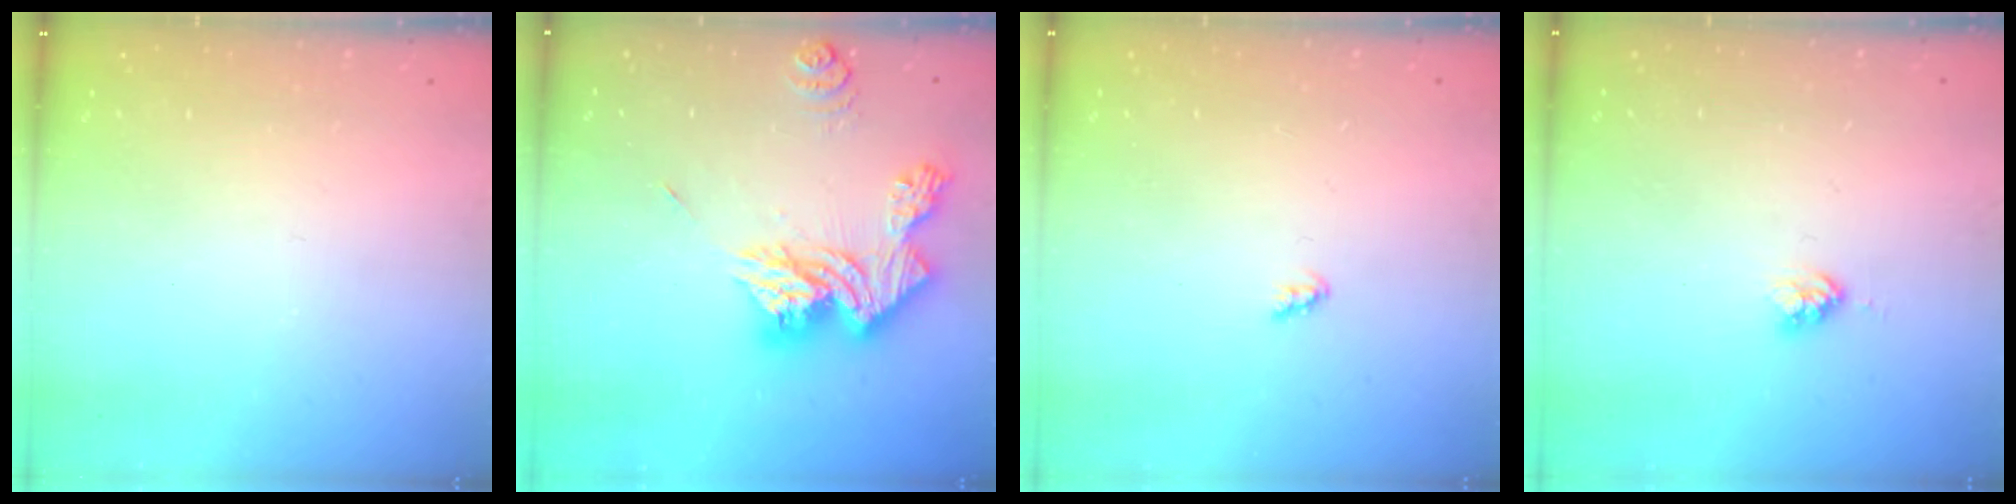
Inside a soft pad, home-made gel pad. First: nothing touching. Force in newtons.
{"total": 16.5, "press": 16.4, "slide": 1.6}
{"total": 2.5, "press": 2.5, "slide": 0.3}
{"total": 2.4, "press": 2.3, "slide": 0.4}